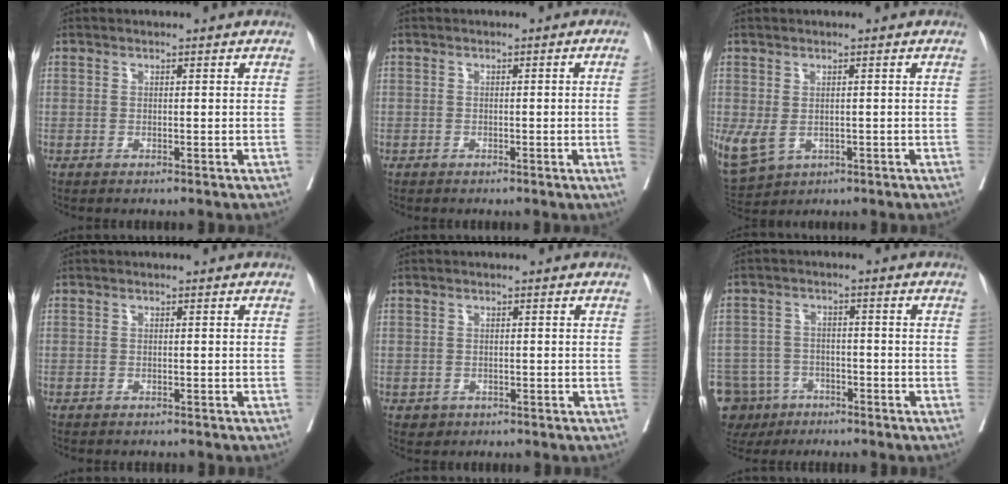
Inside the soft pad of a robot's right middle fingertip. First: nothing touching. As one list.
[{"total": 1.9, "force": [-0.4, -0.3, 1.8], "torque": [-0.023, 0.001, -0.008]}, {"total": 7.7, "force": [-1.8, 5.7, 4.8], "torque": [-0.125, -0.009, -0.016]}, {"total": 2.2, "force": [-2.0, 0.6, 0.7], "torque": [-0.014, -0.004, -0.024]}, {"total": 1.2, "force": [-0.6, 1.0, 0.2], "torque": [-0.003, 0.003, -0.005]}, {"total": 11.9, "force": [-7.2, 9.0, 3.1], "torque": [-0.093, 0.001, -0.111]}]